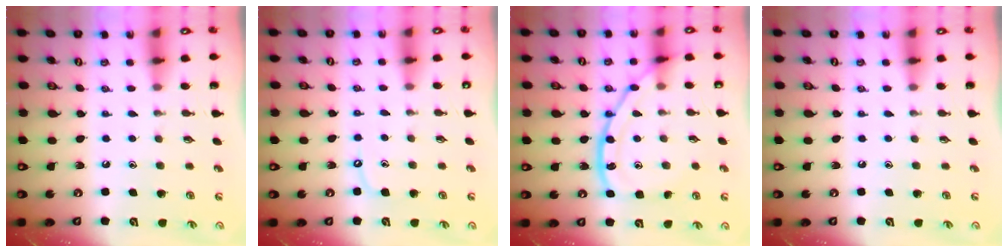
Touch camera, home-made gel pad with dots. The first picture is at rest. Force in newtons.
{"total": 4.1, "press": 4.0, "slide": 0.6}
{"total": 13.0, "press": 13.0, "slide": 0.3}
{"total": 0.0}